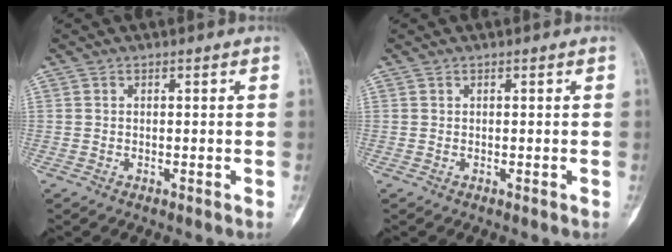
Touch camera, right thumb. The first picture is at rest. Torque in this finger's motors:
{"motor_torque": [0.40, 0.41, -0.07, -0.08, 0.00]}